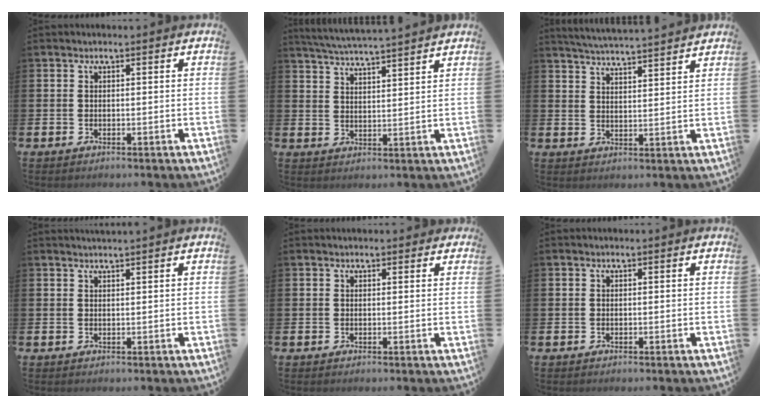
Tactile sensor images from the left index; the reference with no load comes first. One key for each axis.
{"total": 4.9, "fx": 4.8, "fy": -0.5, "fz": 0.8, "tx": -0.034, "ty": -0.027, "tz": 0.085}
{"total": 4.8, "fx": 4.7, "fy": -0.5, "fz": 0.4, "tx": -0.025, "ty": -0.031, "tz": 0.084}
{"total": 1.0, "fx": 1.0, "fy": -0.2, "fz": 0.2, "tx": 0.001, "ty": -0.002, "tz": 0.018}
{"total": 0.9, "fx": 0.7, "fy": 0.5, "fz": 0.2, "tx": 0.005, "ty": 0.003, "tz": 0.011}
{"total": 0.0}